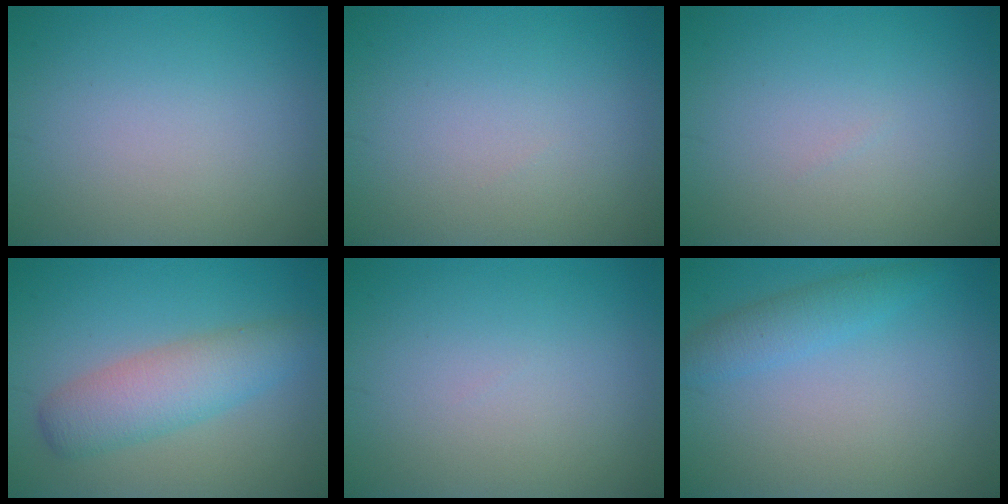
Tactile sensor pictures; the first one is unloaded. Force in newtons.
{"total": 0.0}
{"total": 0.0}
{"total": 4.8, "press": 4.8, "slide": 0.1}
{"total": 0.0}
{"total": 2.3, "press": 2.3, "slide": 0.0}